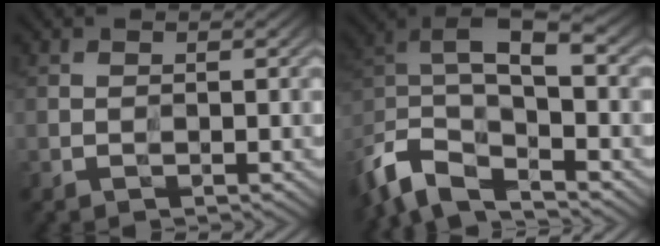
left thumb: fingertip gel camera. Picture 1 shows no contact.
{"total": 11.5, "force": [-6.2, 4.4, 8.6], "torque": [-0.174, -0.009, -0.121]}